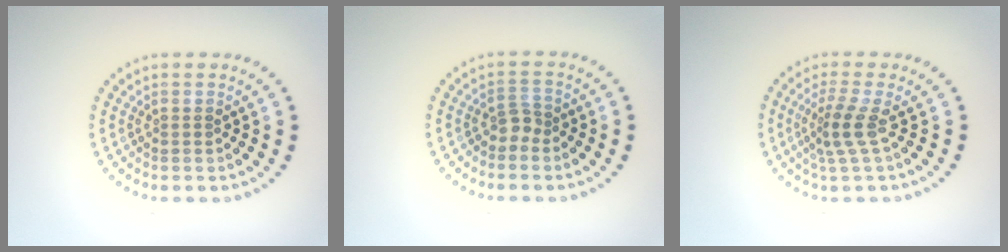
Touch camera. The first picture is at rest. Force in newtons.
{"total": 1.4, "press": 1.0, "slide": 0.9}
{"total": 2.6, "press": 1.8, "slide": 1.8}